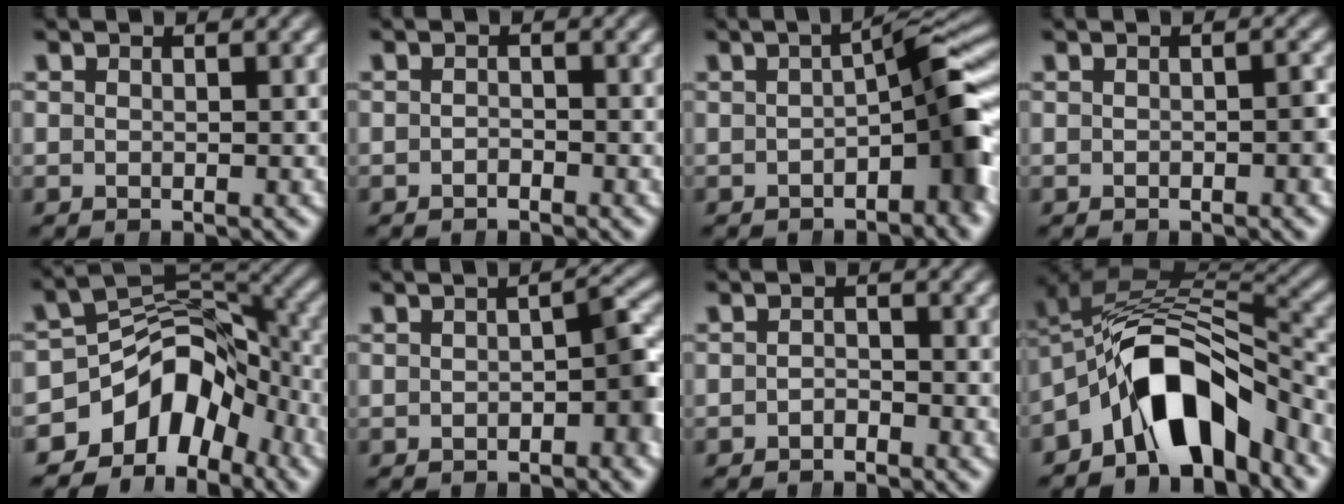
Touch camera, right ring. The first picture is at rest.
{"total": 0.9, "force": [-0.9, -0.1, 0.0], "torque": [-0.002, -0.007, -0.013]}
{"total": 5.5, "force": [-1.4, 1.5, 5.1], "torque": [-0.068, 0.006, -0.019]}
{"total": 0.9, "force": [-0.4, 0.0, 0.8], "torque": [-0.014, 0.001, -0.006]}
{"total": 15.1, "force": [-5.6, 11.0, 8.7], "torque": [-0.162, -0.040, -0.078]}
{"total": 2.5, "force": [-0.9, 0.5, 2.2], "torque": [-0.030, 0.001, -0.011]}
{"total": 1.3, "force": [-1.3, 0.2, 0.0], "torque": [-0.001, -0.008, -0.020]}
{"total": 13.3, "force": [-2.7, 9.3, 9.0], "torque": [-0.158, -0.012, -0.046]}